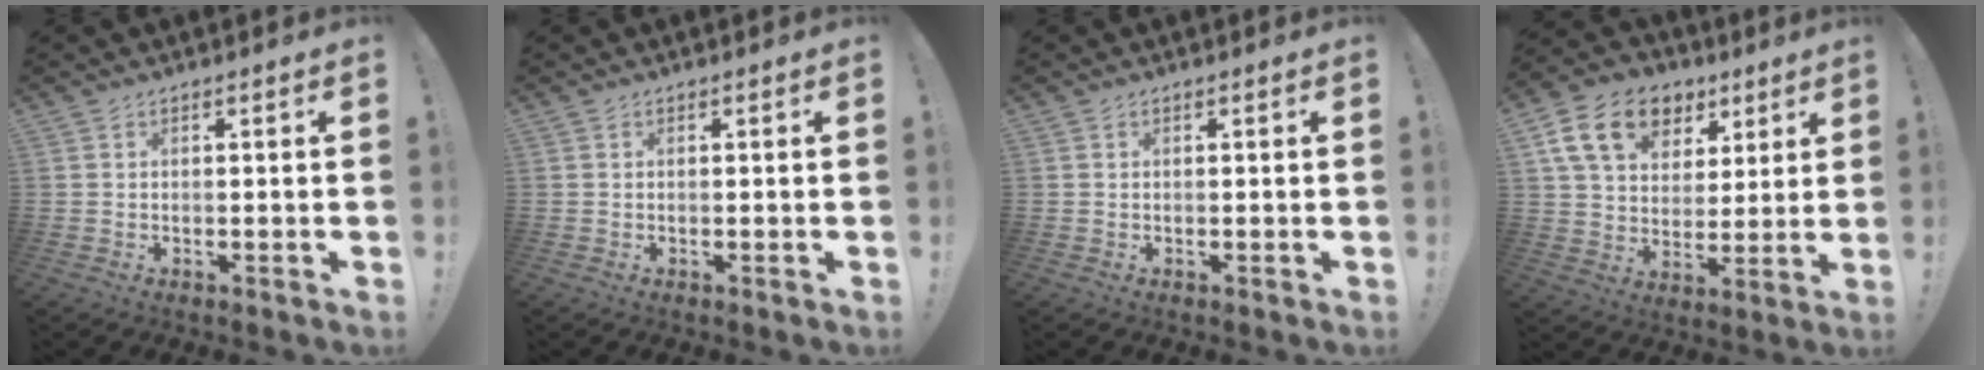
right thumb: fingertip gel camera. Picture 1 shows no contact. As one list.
[{"total": 0.0}, {"total": 0.0}, {"total": 17.8, "force": [8.6, 12.5, 9.5], "torque": [-0.146, -0.033, 0.160]}]